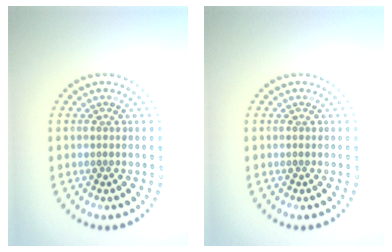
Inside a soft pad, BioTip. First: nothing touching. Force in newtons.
{"total": 0.0}